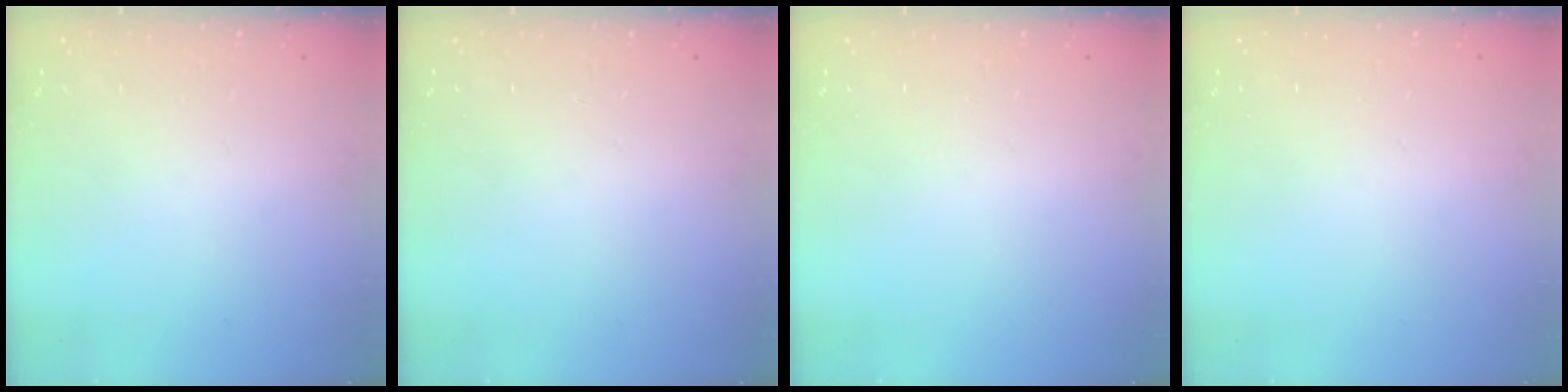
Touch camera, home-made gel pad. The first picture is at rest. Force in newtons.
{"total": 0.0}
{"total": 0.0}
{"total": 0.0}